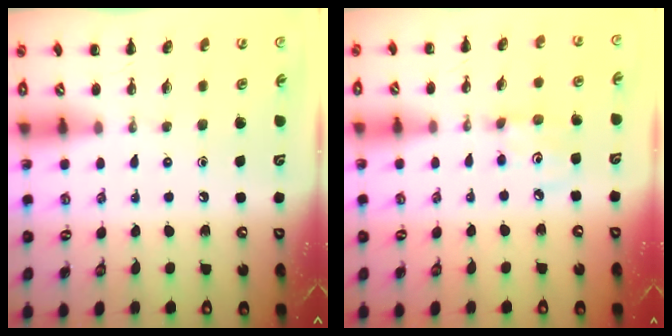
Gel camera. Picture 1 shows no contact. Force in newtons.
{"total": 3.9, "press": 3.7, "slide": 1.0}